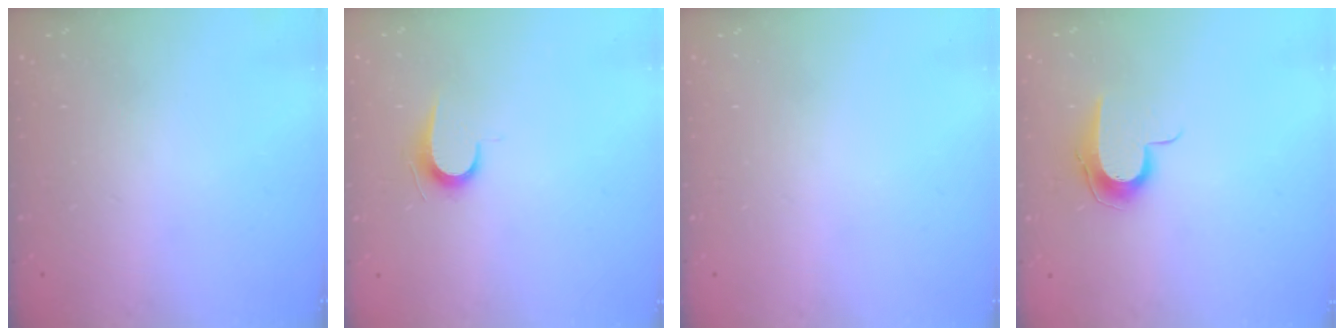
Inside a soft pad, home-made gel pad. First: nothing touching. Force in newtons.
{"total": 6.1, "press": 6.0, "slide": 0.6}
{"total": 0.0}
{"total": 8.9, "press": 8.9, "slide": 0.9}